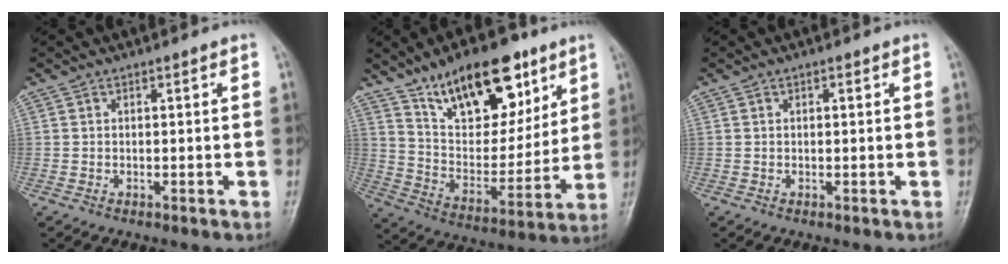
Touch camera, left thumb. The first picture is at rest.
{"total": 20.7, "force": [12.5, 9.8, 13.3], "torque": [-0.159, -0.056, 0.220]}
{"total": 0.6, "force": [0.2, 0.3, 0.5], "torque": [-0.007, 0.000, 0.004]}